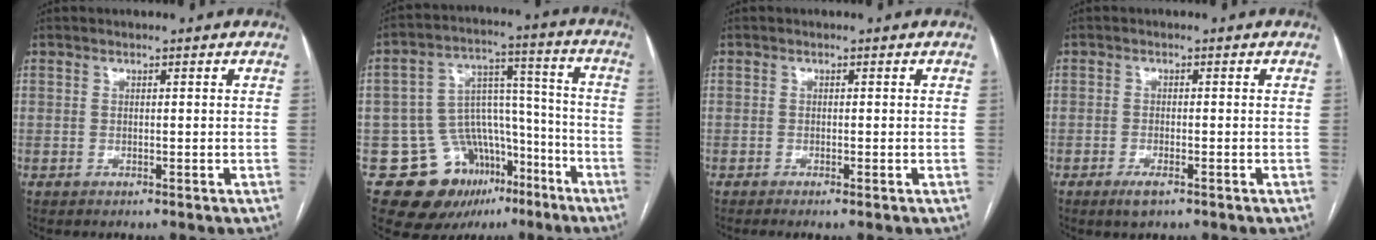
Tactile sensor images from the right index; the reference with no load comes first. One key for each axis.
{"total": 16.2, "fx": -8.9, "fy": 12.0, "fz": 6.2, "tx": -0.091, "ty": 0.084, "tz": -0.125}
{"total": 1.1, "fx": -0.8, "fy": -0.1, "fz": 0.8, "tx": -0.014, "ty": -0.001, "tz": -0.012}
{"total": 2.5, "fx": -1.6, "fy": 0.7, "fz": 1.8, "tx": -0.036, "ty": -0.001, "tz": -0.026}